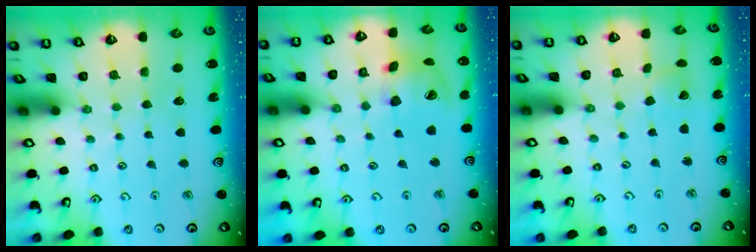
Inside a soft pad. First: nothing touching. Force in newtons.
{"total": 15.6, "press": 15.4, "slide": 2.5}
{"total": 2.7, "press": 2.7, "slide": 0.3}